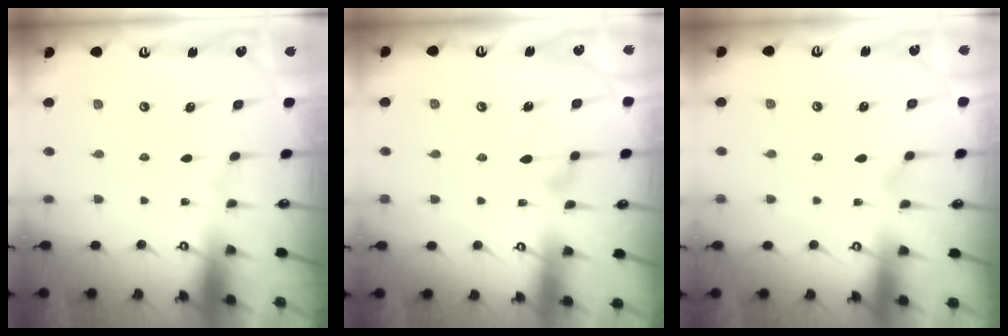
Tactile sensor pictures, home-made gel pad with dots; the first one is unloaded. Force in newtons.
{"total": 6.1, "press": 6.1, "slide": 0.4}
{"total": 6.4, "press": 6.4, "slide": 0.3}